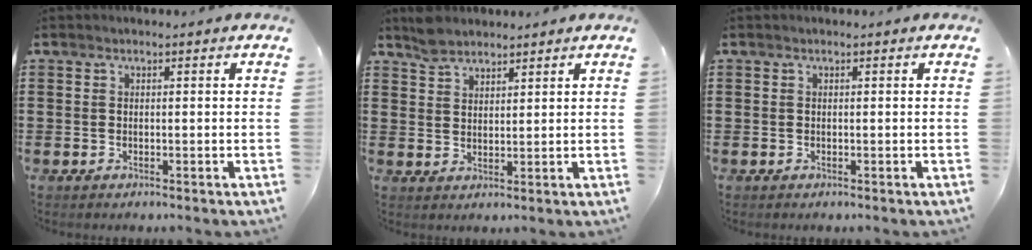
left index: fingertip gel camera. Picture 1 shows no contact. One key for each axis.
{"total": 3.4, "fx": 3.1, "fy": 1.3, "fz": 0.7, "tx": -0.021, "ty": 0.002, "tz": 0.061}
{"total": 0.0}